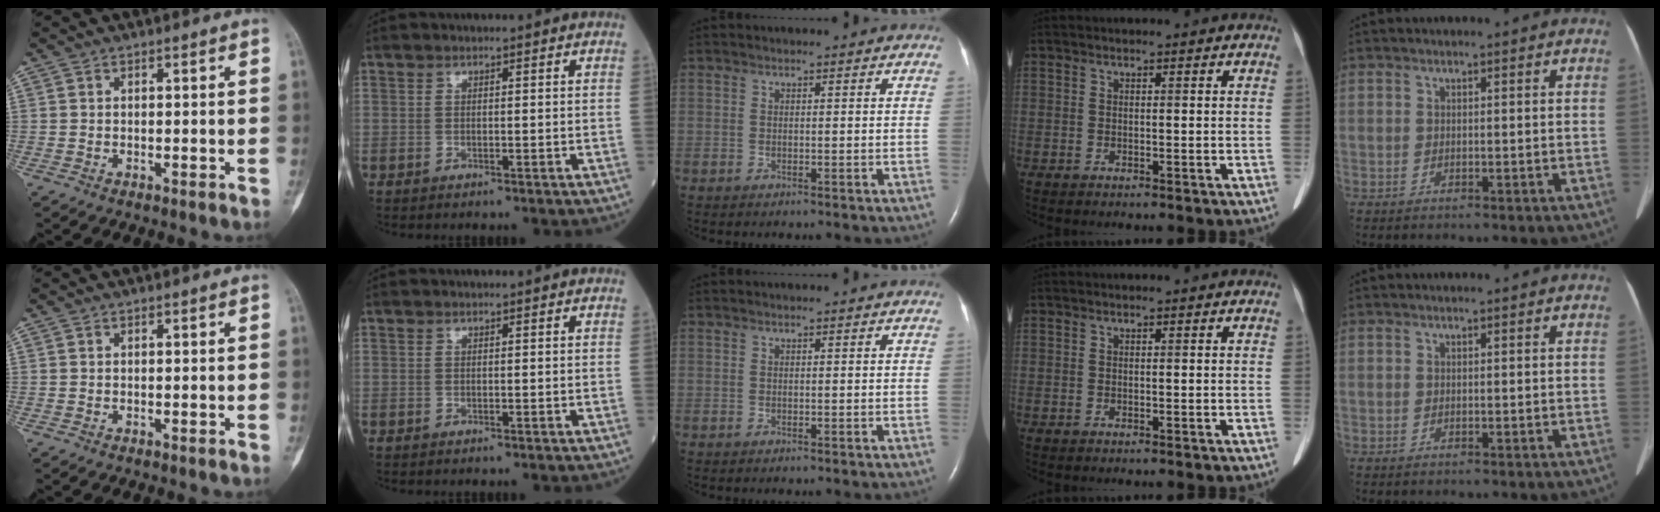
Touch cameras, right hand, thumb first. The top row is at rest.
{}